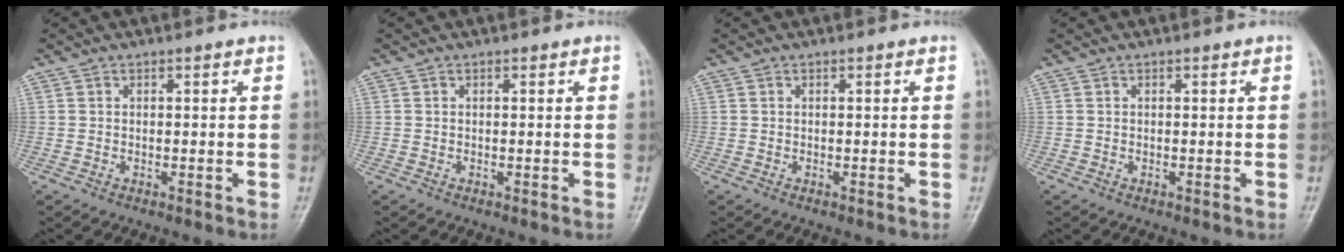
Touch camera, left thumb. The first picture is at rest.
{"total": 0.0}
{"total": 0.0}
{"total": 0.0}